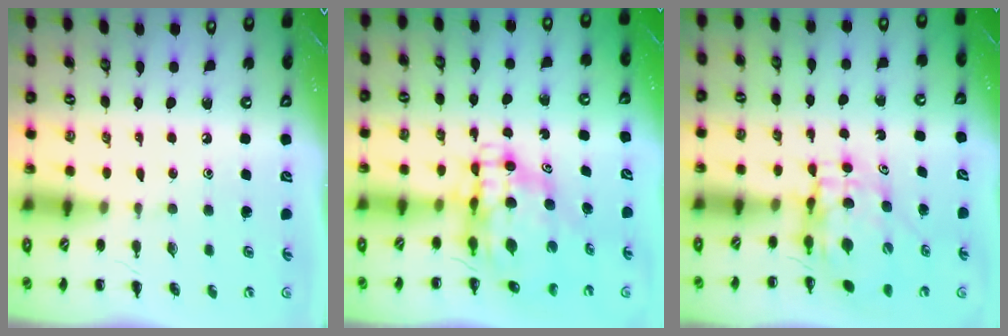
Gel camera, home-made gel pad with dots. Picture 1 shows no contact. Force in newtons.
{"total": 10.4, "press": 9.8, "slide": 3.4}
{"total": 5.2, "press": 5.2, "slide": 0.4}